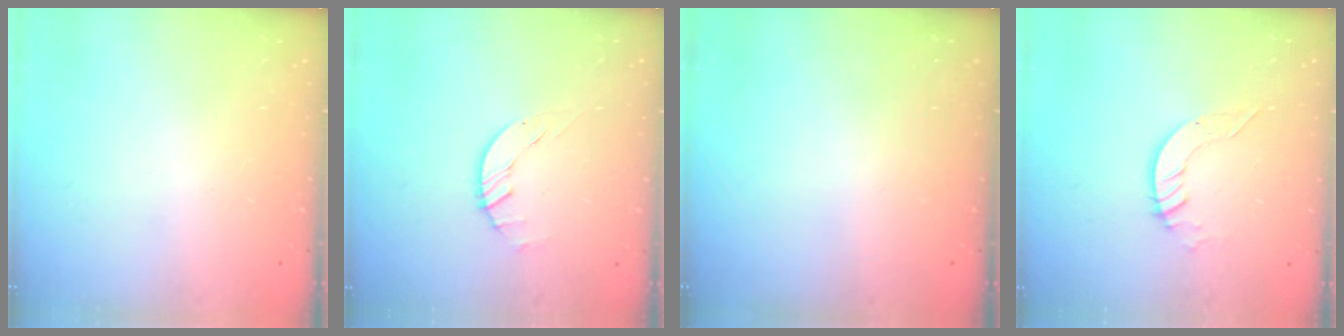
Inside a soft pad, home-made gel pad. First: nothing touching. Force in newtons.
{"total": 1.5, "press": 1.4, "slide": 0.3}
{"total": 0.0}
{"total": 4.0, "press": 4.0, "slide": 0.2}